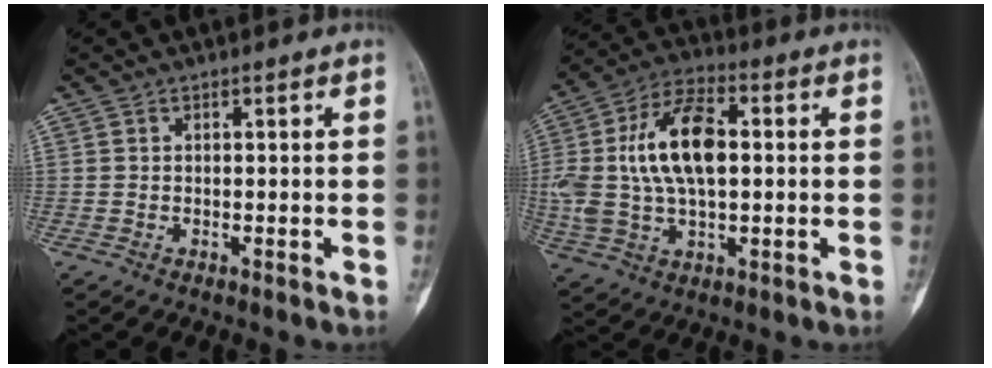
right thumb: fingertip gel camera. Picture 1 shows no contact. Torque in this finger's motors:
{"motor_torque": [1.40, 2.85, 0.35, 0.02, 0.55]}